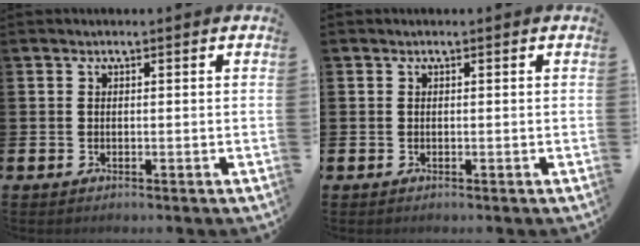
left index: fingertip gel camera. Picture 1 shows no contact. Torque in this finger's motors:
{"motor_torque": [-0.06, 0.03, 0.02, 0.00]}